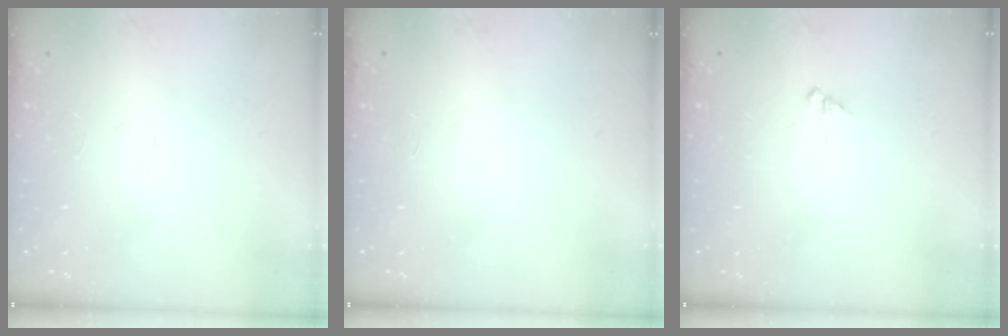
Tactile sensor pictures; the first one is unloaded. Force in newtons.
{"total": 0.0}
{"total": 1.3, "press": 1.3, "slide": 0.3}